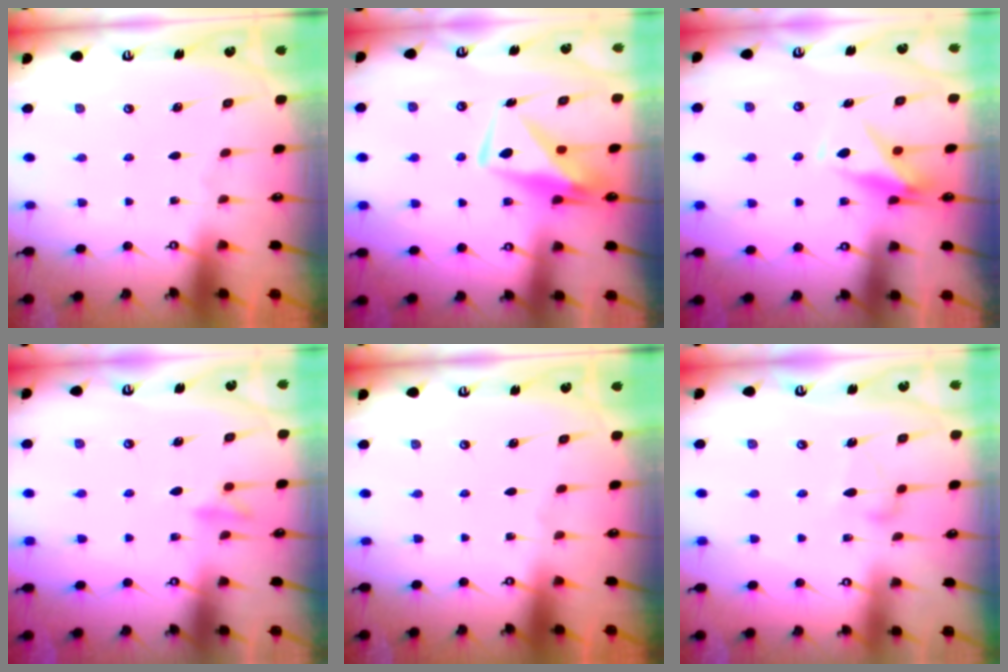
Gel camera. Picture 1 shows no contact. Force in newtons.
{"total": 7.5, "press": 7.5, "slide": 0.9}
{"total": 9.2, "press": 9.1, "slide": 1.6}
{"total": 10.2, "press": 10.0, "slide": 2.0}
{"total": 0.0}
{"total": 7.8, "press": 7.8, "slide": 0.4}